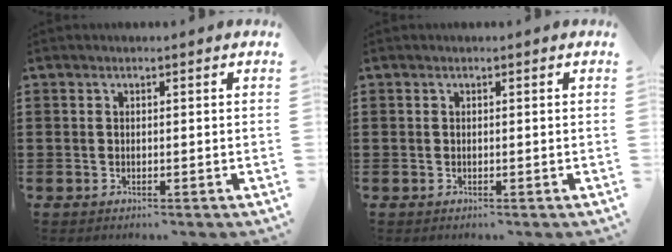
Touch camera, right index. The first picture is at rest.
{"total": 0.0}